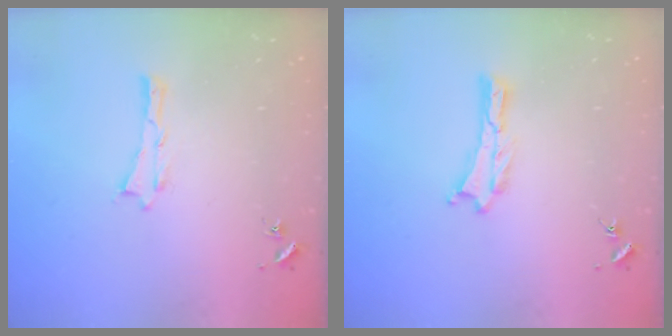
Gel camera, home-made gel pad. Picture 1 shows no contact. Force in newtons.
{"total": 0.0}